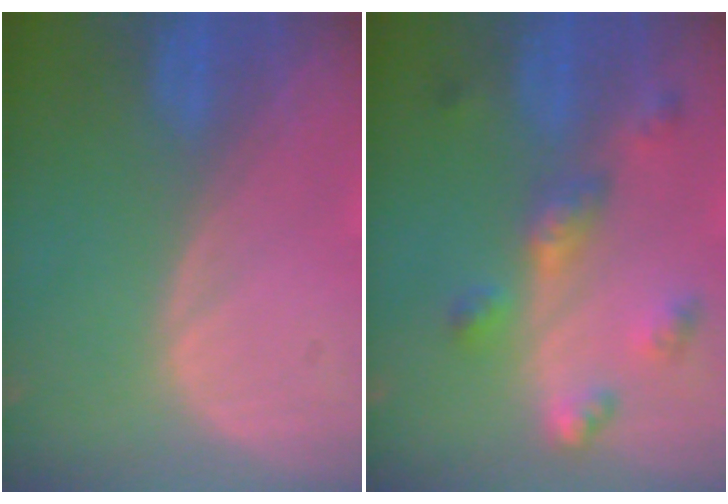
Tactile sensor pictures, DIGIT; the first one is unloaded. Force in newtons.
{"total": 6.5, "press": 5.9, "slide": 2.7}